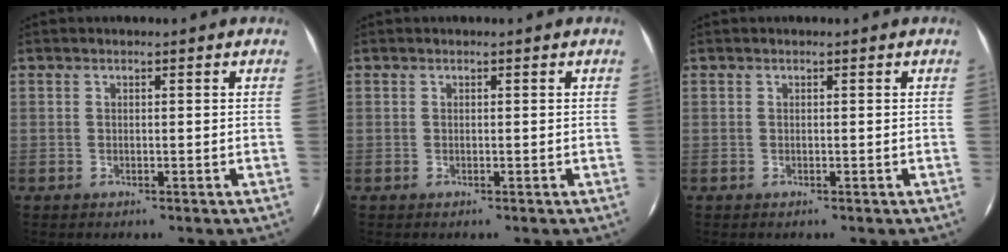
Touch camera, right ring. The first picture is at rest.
{"total": 0.0}
{"total": 0.0}